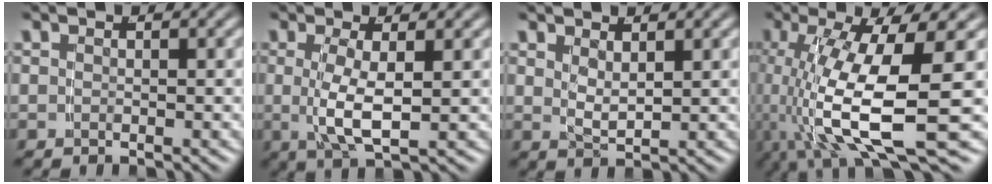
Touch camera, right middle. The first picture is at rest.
{"total": 4.1, "force": [-0.1, 0.9, 4.0], "torque": [-0.085, -0.011, 0.009]}
{"total": 1.9, "force": [1.1, 0.2, 1.5], "torque": [-0.026, -0.009, 0.028]}
{"total": 10.5, "force": [-2.8, 4.0, 9.3], "torque": [-0.176, -0.034, -0.022]}